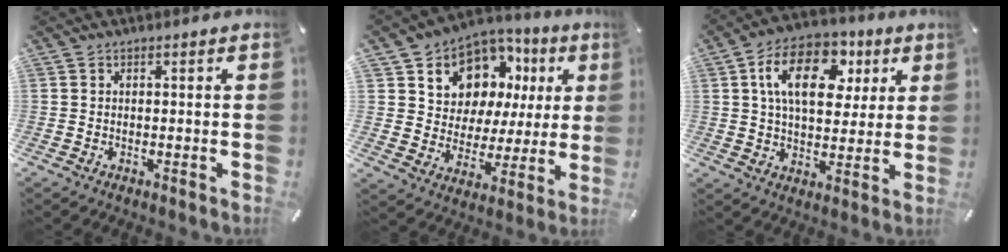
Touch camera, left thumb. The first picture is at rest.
{"total": 10.6, "force": [6.2, 8.3, 2.0], "torque": [-0.045, -0.060, 0.119]}
{"total": 16.1, "force": [5.9, 10.3, 10.9], "torque": [-0.172, -0.007, 0.104]}